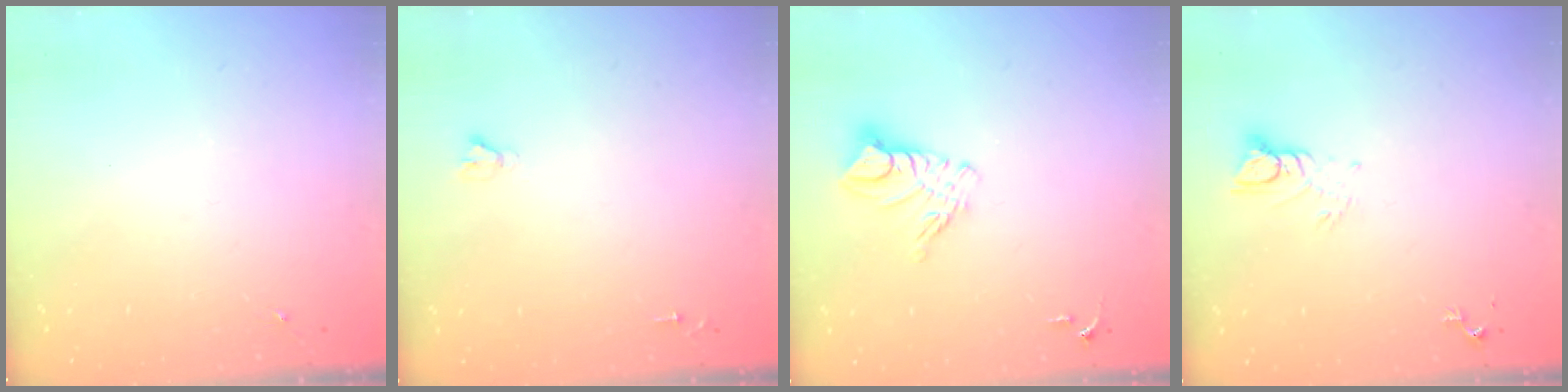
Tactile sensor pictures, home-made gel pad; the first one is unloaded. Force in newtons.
{"total": 1.8, "press": 1.8, "slide": 0.1}
{"total": 9.8, "press": 9.8, "slide": 0.9}
{"total": 4.4, "press": 4.4, "slide": 0.4}